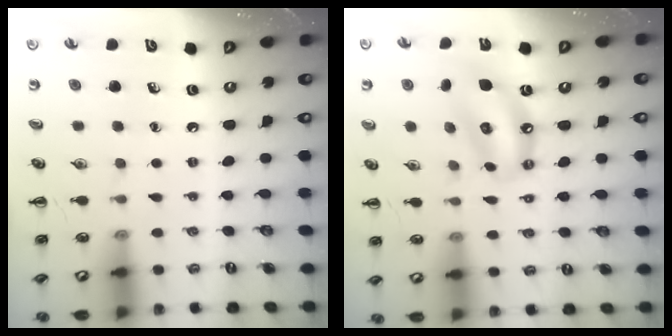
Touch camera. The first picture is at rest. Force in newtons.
{"total": 11.1, "press": 10.7, "slide": 2.9}